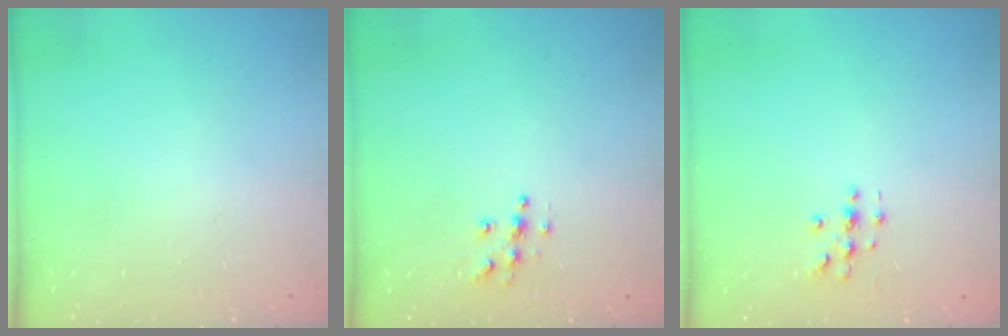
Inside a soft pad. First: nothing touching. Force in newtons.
{"total": 5.7, "press": 5.7, "slide": 0.5}
{"total": 3.0, "press": 3.0, "slide": 0.3}